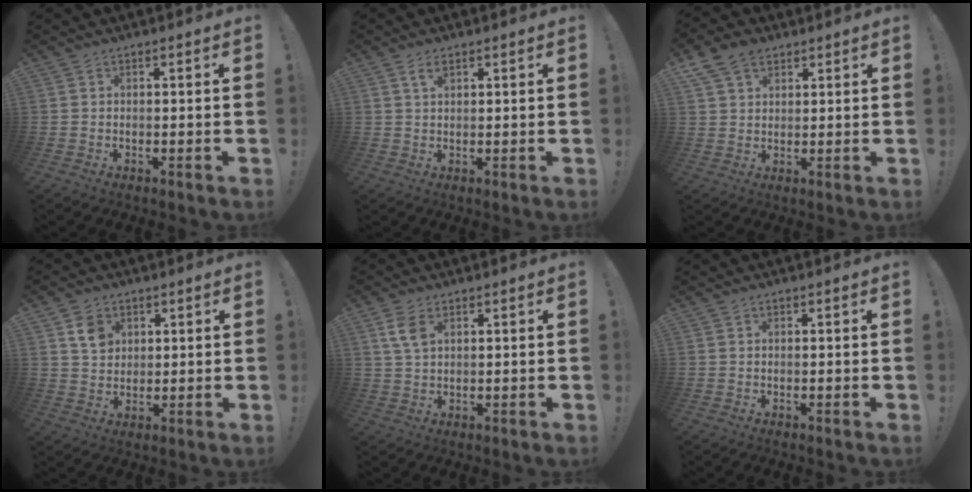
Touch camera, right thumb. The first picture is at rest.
{"total": 2.5, "force": [1.3, 0.9, 2.0], "torque": [-0.032, -0.001, 0.021]}
{"total": 8.2, "force": [4.8, 5.4, 3.8], "torque": [-0.063, -0.010, 0.094]}
{"total": 5.5, "force": [2.3, 4.7, 1.8], "torque": [-0.014, -0.005, 0.041]}
{"total": 5.4, "force": [2.4, 3.1, 3.7], "torque": [-0.072, -0.007, 0.044]}
{"total": 0.0}